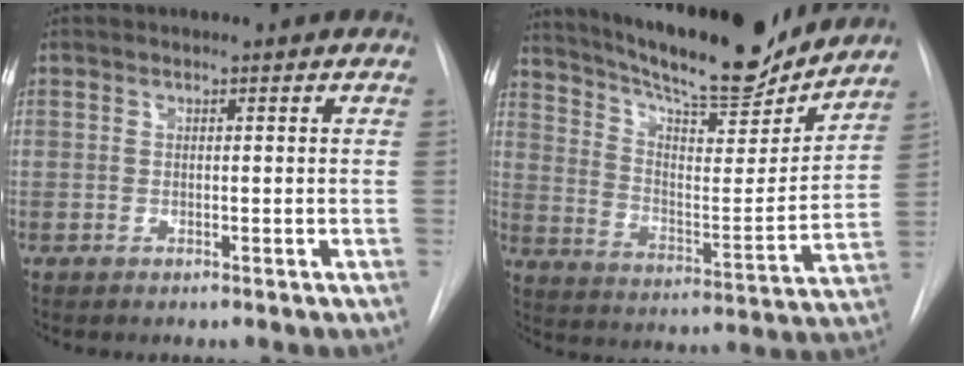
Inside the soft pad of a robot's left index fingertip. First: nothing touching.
{"total": 21.8, "force": [19.3, 4.0, 9.4], "torque": [-0.161, -0.022, 0.282]}